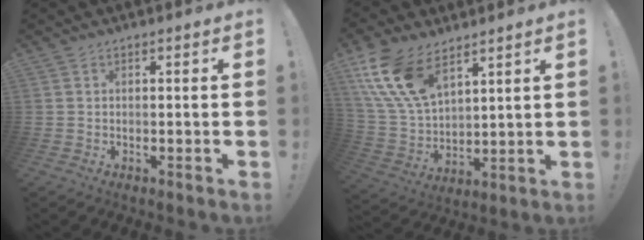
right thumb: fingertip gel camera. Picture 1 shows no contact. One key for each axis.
{"total": 16.3, "fx": 9.8, "fy": 8.7, "fz": 9.8, "tx": -0.225, "ty": -0.048, "tz": 0.187}